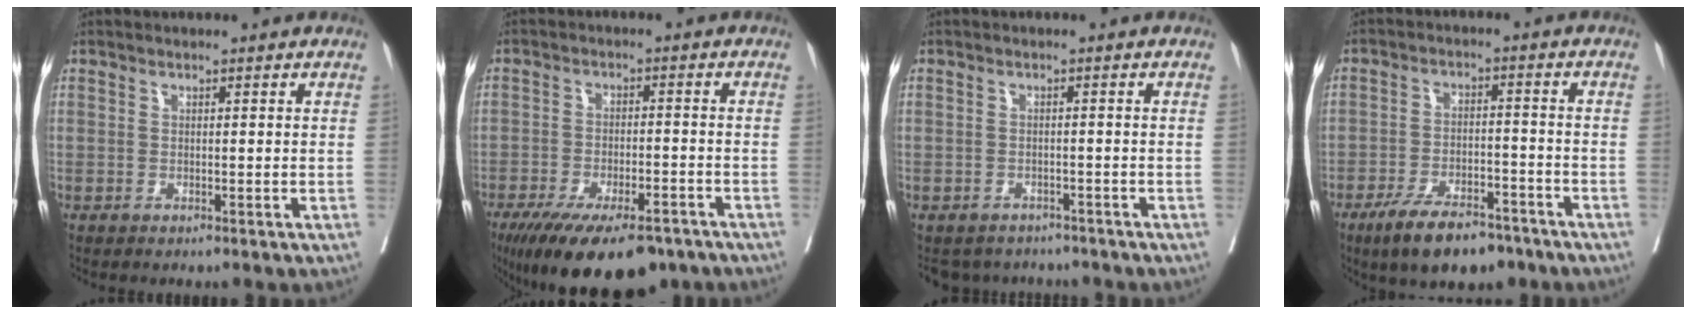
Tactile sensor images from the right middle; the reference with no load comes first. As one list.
[{"total": 15.6, "force": [-11.5, 5.0, 9.2], "torque": [-0.145, -0.019, -0.173]}, {"total": 5.5, "force": [-5.1, 2.3, 0.0], "torque": [0.011, 0.006, -0.063]}, {"total": 10.1, "force": [-7.5, 3.6, 5.8], "torque": [-0.095, -0.006, -0.125]}]